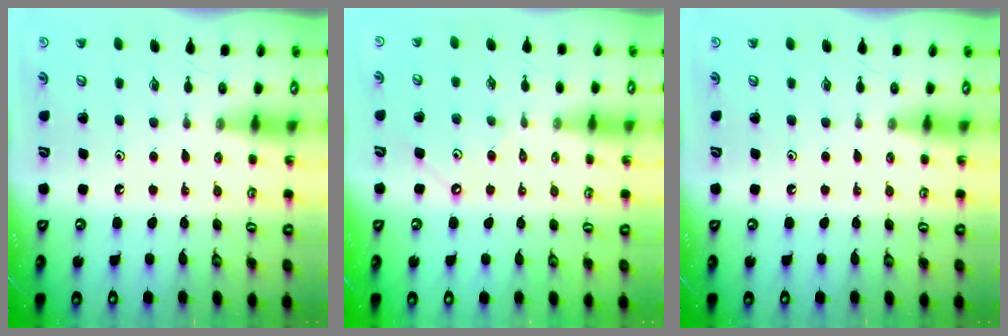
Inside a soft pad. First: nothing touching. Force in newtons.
{"total": 2.6, "press": 2.6, "slide": 0.4}
{"total": 0.0}